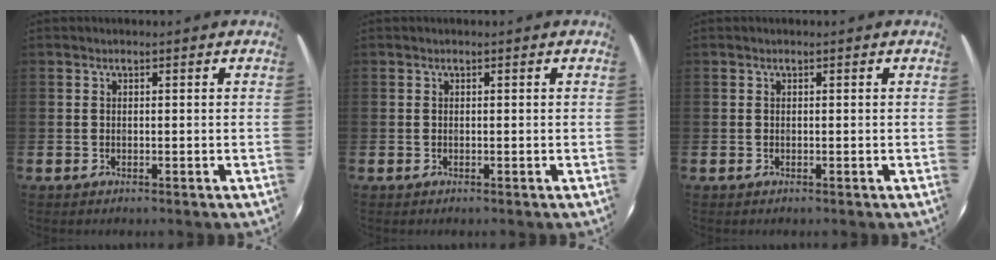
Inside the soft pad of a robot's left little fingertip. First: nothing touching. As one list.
[{"total": 0.0}, {"total": 0.0}]